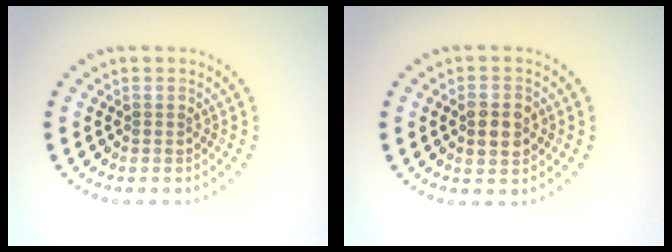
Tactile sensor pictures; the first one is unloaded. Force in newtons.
{"total": 3.0, "press": 3.0, "slide": 0.2}